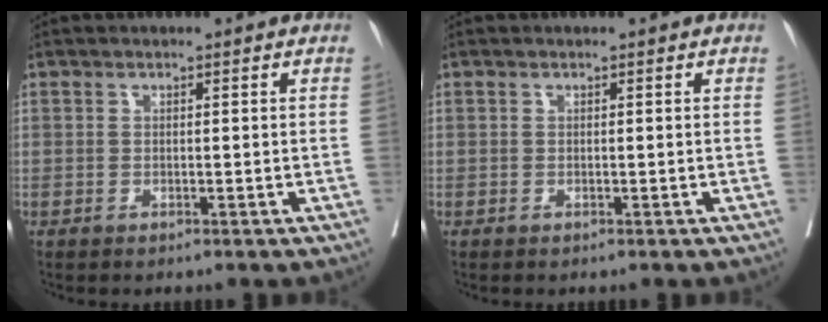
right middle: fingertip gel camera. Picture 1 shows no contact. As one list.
[{"total": 0.0}]